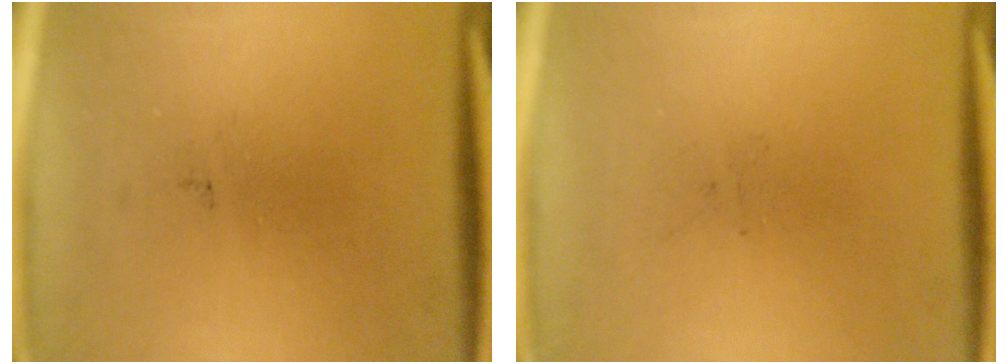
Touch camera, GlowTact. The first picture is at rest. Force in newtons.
{"total": 0.0}